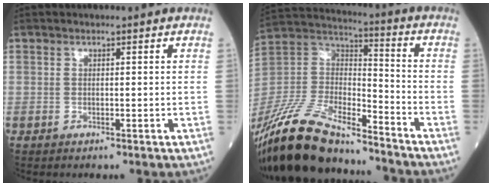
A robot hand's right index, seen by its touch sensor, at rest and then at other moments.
{"total": 21.9, "force": [-18.5, 5.2, 10.4], "torque": [-0.243, -0.007, -0.348]}